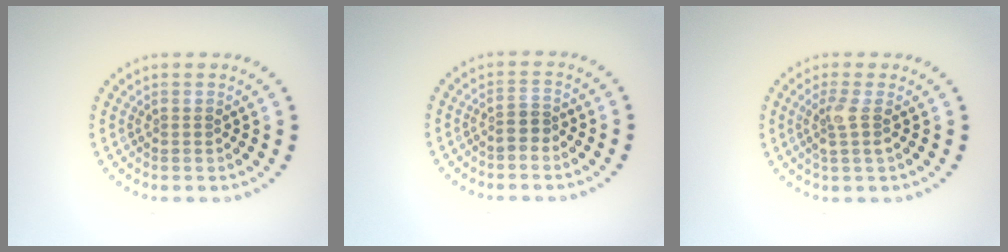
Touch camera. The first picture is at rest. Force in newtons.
{"total": 1.2, "press": 0.9, "slide": 0.7}
{"total": 2.0, "press": 1.6, "slide": 1.2}